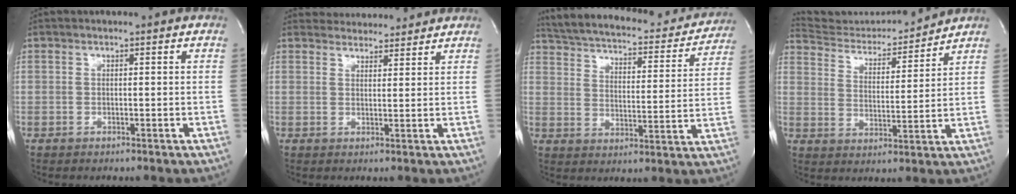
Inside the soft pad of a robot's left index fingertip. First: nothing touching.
{"total": 6.8, "force": [6.6, 1.5, 0.7], "torque": [-0.008, 0.016, 0.085]}
{"total": 23.1, "force": [20.4, 6.8, 8.6], "torque": [-0.147, -0.003, 0.264]}
{"total": 13.0, "force": [12.9, 0.7, 1.5], "torque": [-0.027, -0.012, 0.213]}